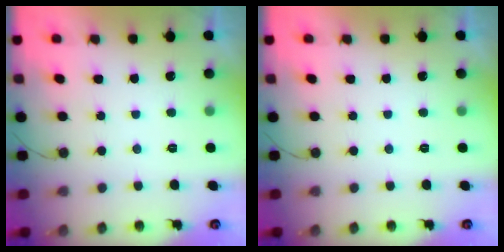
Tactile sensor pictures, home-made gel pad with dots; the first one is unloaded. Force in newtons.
{"total": 0.0}